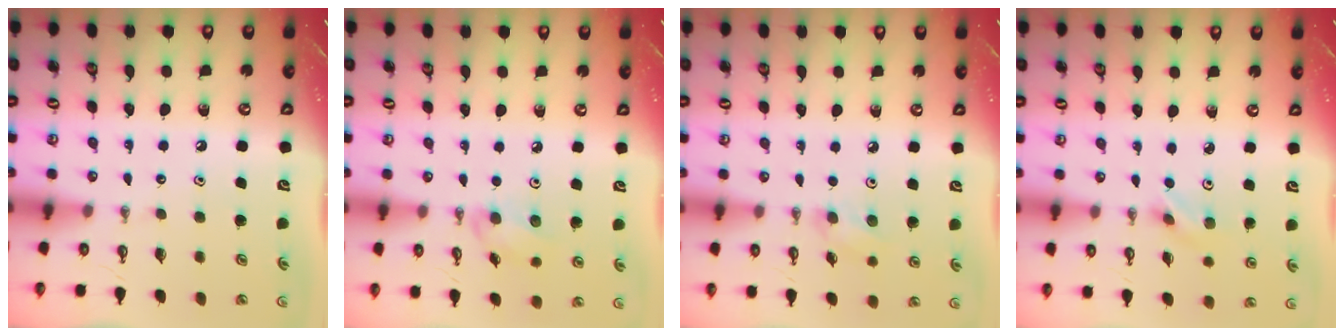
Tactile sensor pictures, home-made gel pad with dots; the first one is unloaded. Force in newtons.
{"total": 5.8, "press": 5.7, "slide": 1.4}
{"total": 5.4, "press": 4.9, "slide": 2.1}
{"total": 2.5, "press": 2.5, "slide": 0.5}